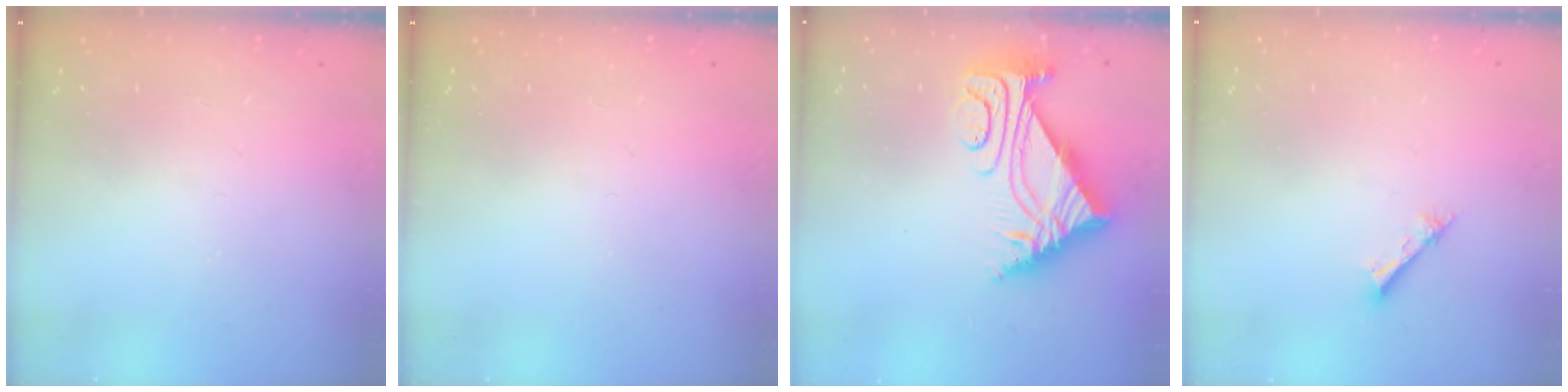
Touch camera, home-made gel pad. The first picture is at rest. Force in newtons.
{"total": 0.0}
{"total": 8.4, "press": 8.3, "slide": 0.8}
{"total": 1.2, "press": 1.2, "slide": 0.1}